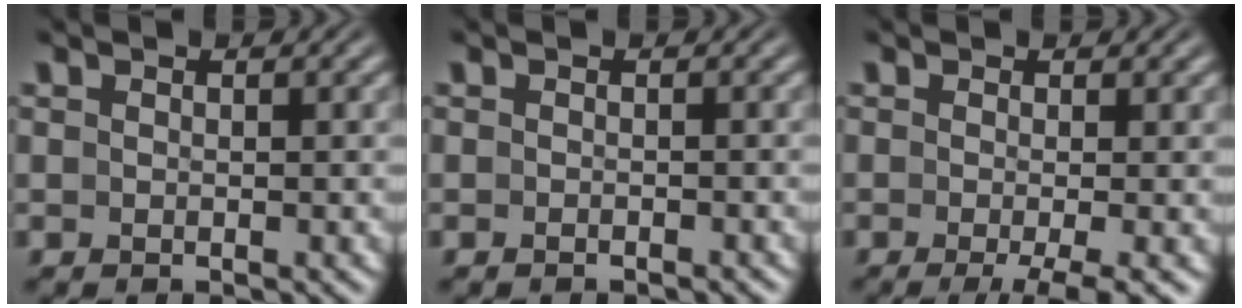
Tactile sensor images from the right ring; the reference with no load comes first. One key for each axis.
{"total": 0.9, "fx": -0.9, "fy": -0.2, "fz": 0.0, "tx": -0.001, "ty": -0.006, "tz": -0.012}
{"total": 5.1, "fx": -3.4, "fy": 1.1, "fz": 3.7, "tx": -0.051, "ty": -0.020, "tz": -0.039}